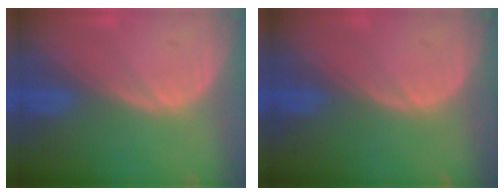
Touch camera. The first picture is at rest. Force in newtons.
{"total": 0.0}